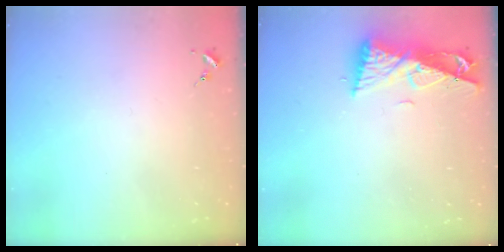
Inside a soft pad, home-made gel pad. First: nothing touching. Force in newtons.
{"total": 9.3, "press": 9.2, "slide": 1.3}